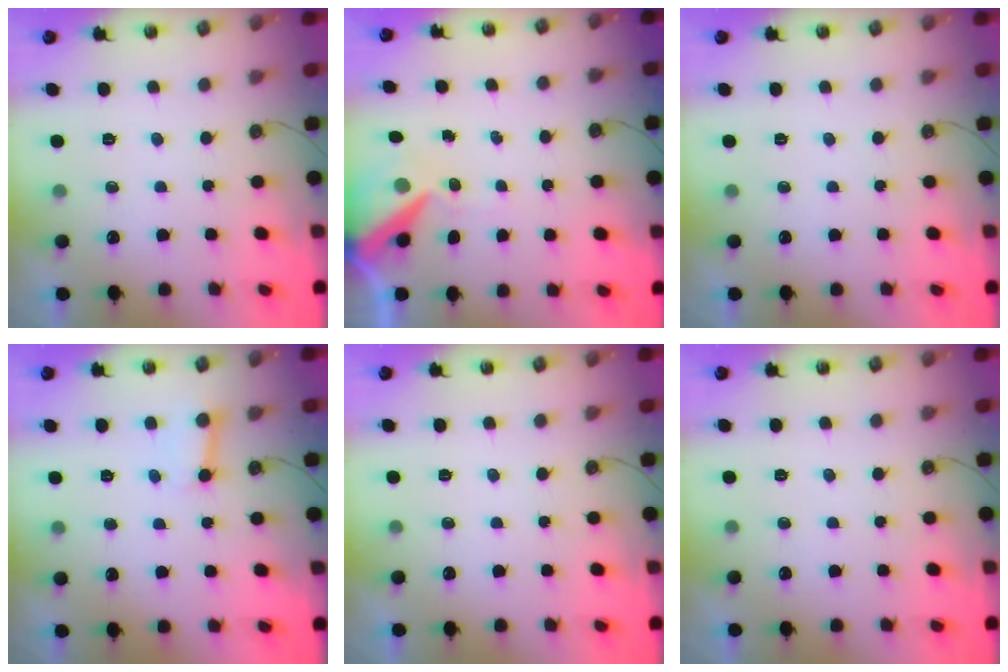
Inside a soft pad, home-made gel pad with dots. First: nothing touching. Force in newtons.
{"total": 9.0, "press": 8.9, "slide": 1.4}
{"total": 0.0}
{"total": 3.5, "press": 3.5, "slide": 0.3}
{"total": 0.0}
{"total": 0.0}